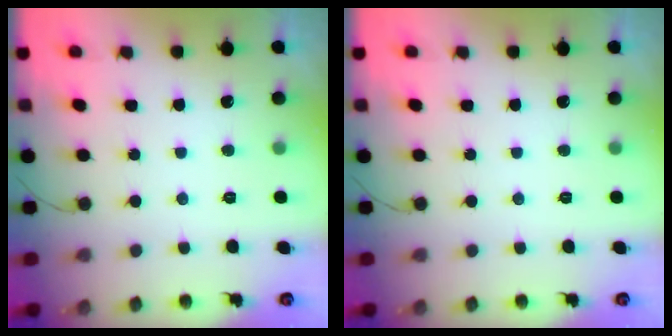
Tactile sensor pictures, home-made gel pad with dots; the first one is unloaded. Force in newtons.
{"total": 0.0}